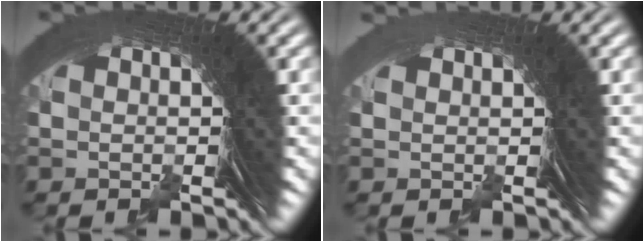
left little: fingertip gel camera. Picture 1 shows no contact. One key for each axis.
{"total": 1.0, "fx": 0.5, "fy": -0.6, "fz": -0.7, "tx": 0.026, "ty": 0.006, "tz": 0.006}